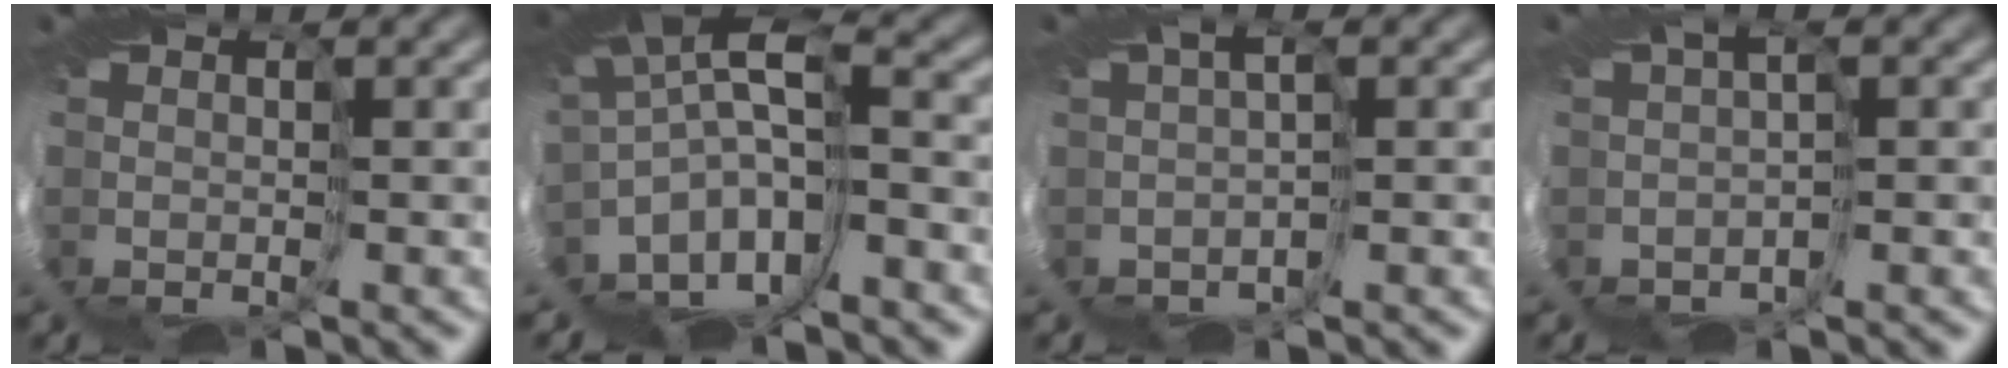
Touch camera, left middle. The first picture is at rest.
{"total": 8.3, "force": [-4.4, 3.4, 6.1], "torque": [-0.120, 0.003, -0.073]}
{"total": 0.9, "force": [-0.8, -0.5, 0.1], "torque": [-0.008, -0.005, -0.017]}
{"total": 1.3, "force": [-1.2, -0.3, 0.1], "torque": [-0.004, -0.007, -0.024]}